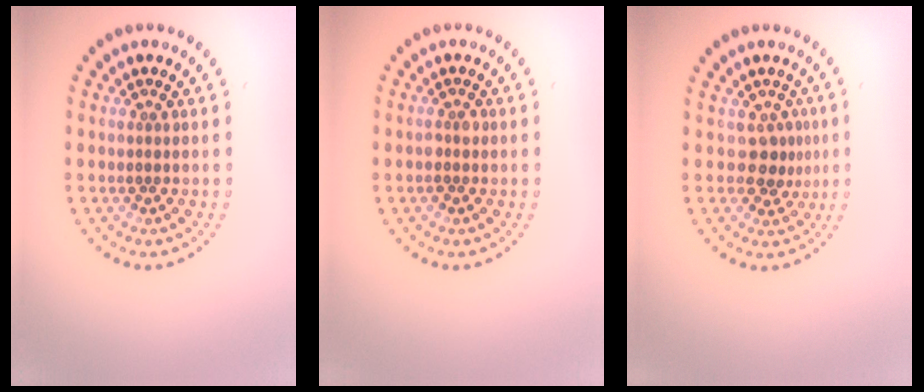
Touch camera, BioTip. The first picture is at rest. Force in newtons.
{"total": 1.2, "press": 1.1, "slide": 0.5}
{"total": 2.2, "press": 1.5, "slide": 1.6}